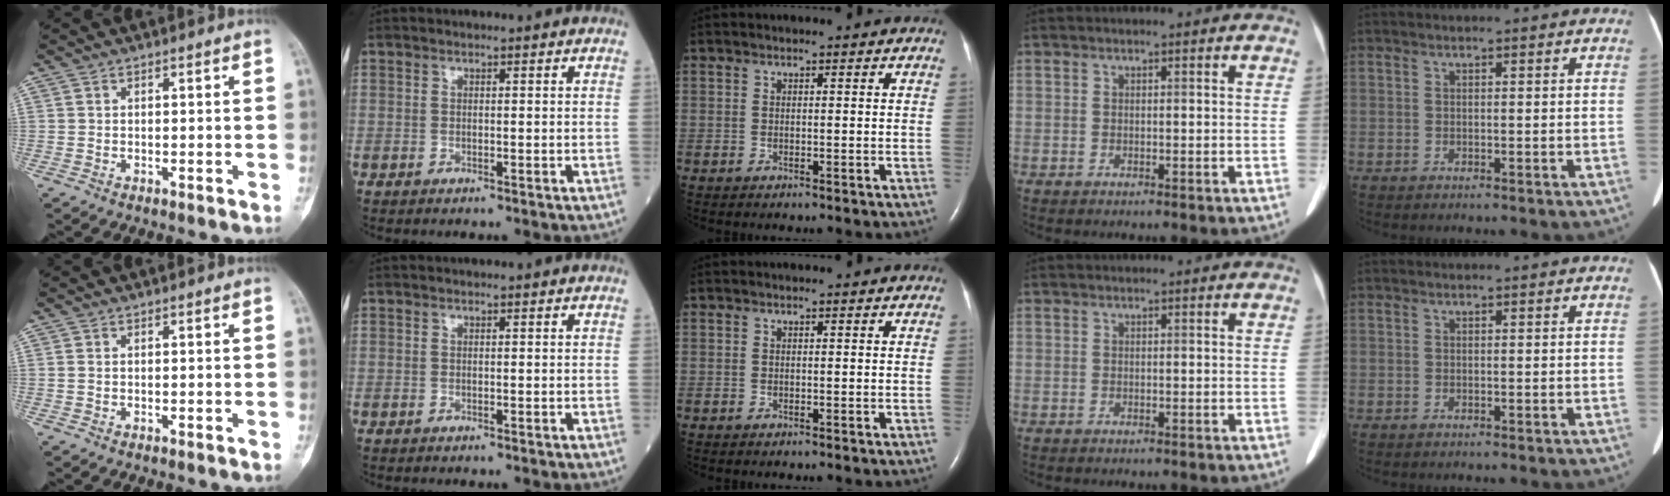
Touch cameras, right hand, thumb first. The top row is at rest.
{}